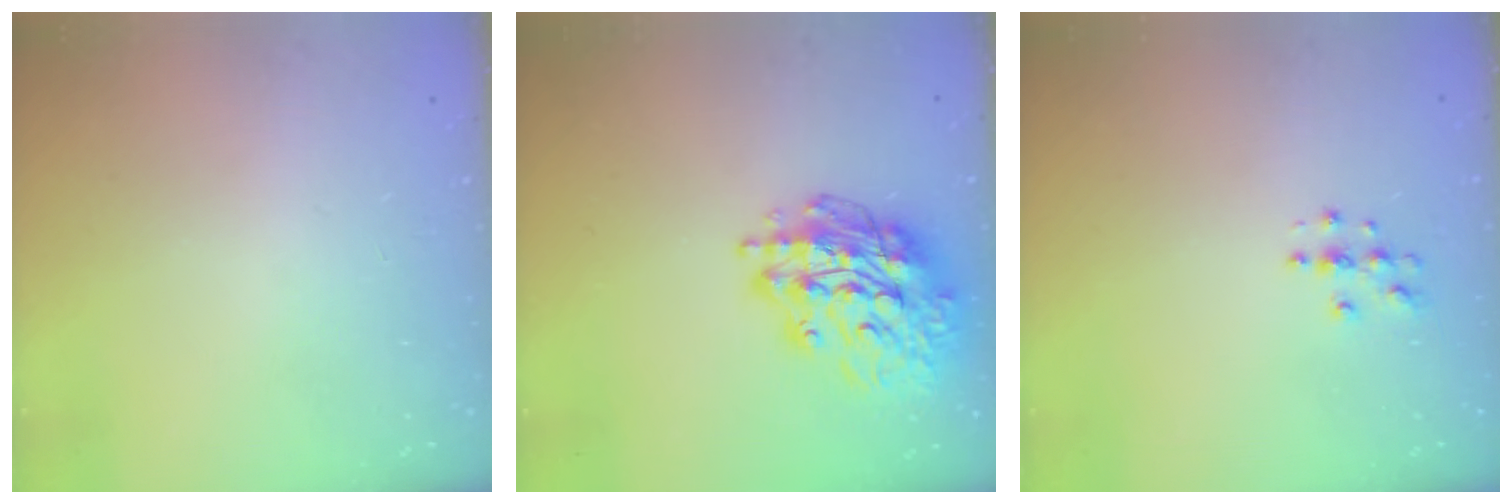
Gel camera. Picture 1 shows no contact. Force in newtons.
{"total": 18.9, "press": 18.8, "slide": 2.2}
{"total": 3.6, "press": 3.6, "slide": 0.4}